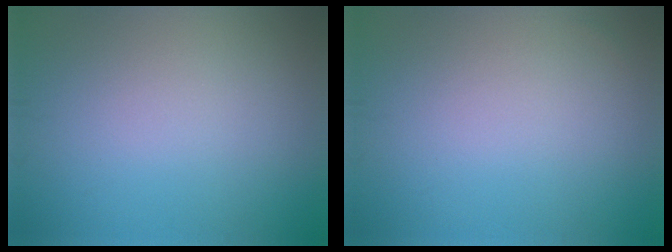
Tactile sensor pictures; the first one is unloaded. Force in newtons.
{"total": 0.0}